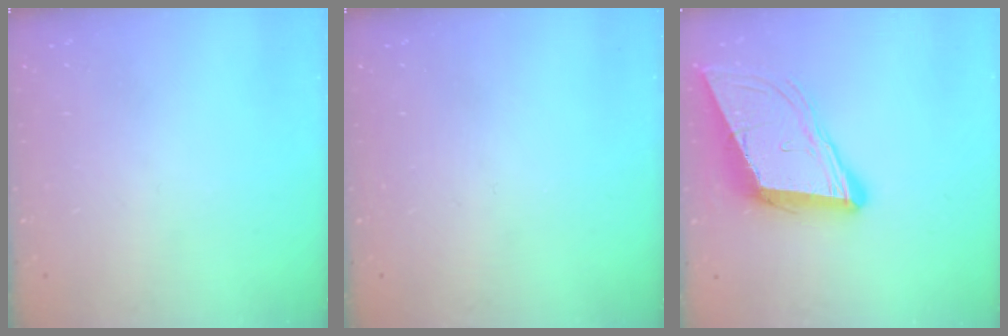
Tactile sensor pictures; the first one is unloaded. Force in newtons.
{"total": 0.0}
{"total": 12.0, "press": 11.5, "slide": 3.7}